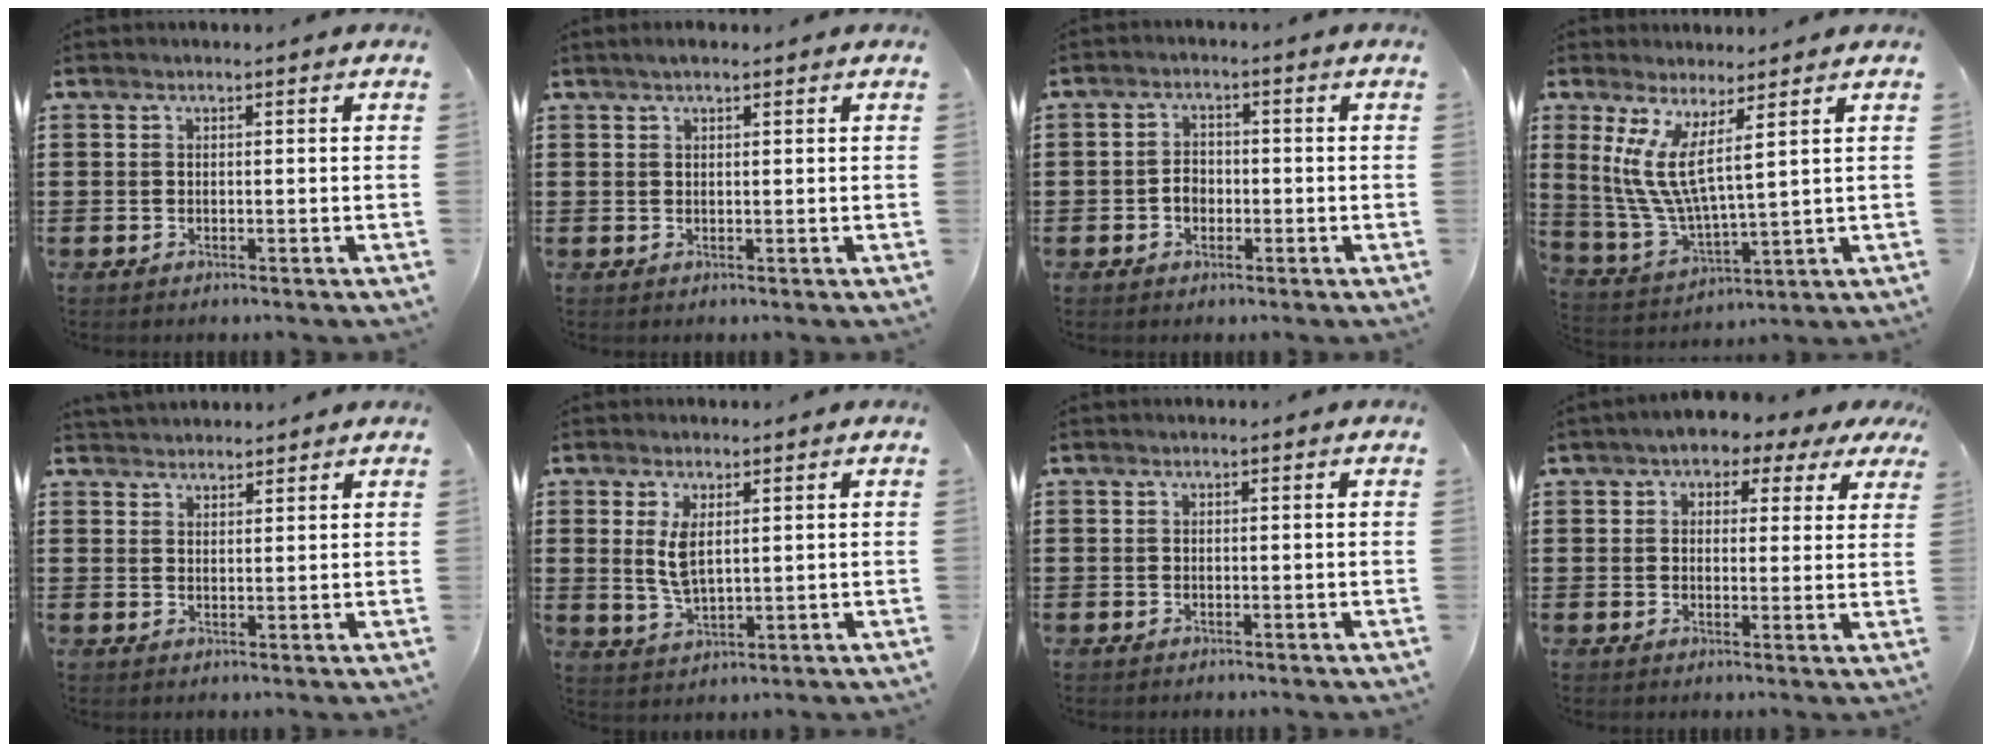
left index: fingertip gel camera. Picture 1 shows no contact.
{"total": 1.3, "force": [1.0, 0.3, 0.8], "torque": [-0.017, 0.003, 0.018]}
{"total": 2.6, "force": [-0.8, 2.0, 1.3], "torque": [-0.029, 0.002, -0.018]}
{"total": 8.5, "force": [4.2, 1.8, 7.1], "torque": [-0.174, -0.025, 0.073]}
{"total": 2.4, "force": [2.3, 0.5, -0.3], "torque": [-0.001, -0.001, 0.047]}
{"total": 4.8, "force": [1.4, 2.2, 4.0], "torque": [-0.092, 0.003, 0.021]}
{"total": 0.0}
{"total": 2.9, "force": [1.9, 1.9, 1.0], "torque": [-0.028, -0.004, 0.025]}